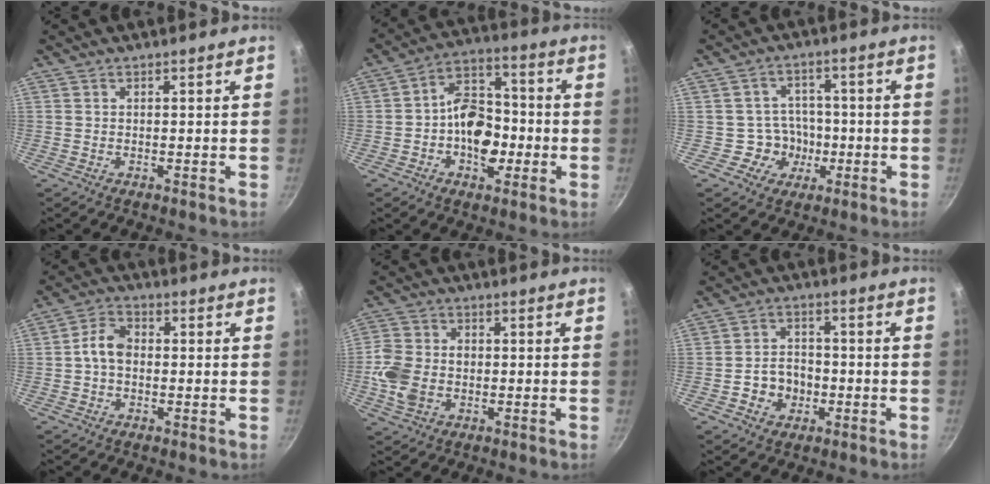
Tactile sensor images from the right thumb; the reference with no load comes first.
{"total": 12.8, "force": [-2.5, 8.6, 9.1], "torque": [-0.102, 0.038, -0.053]}
{"total": 5.4, "force": [-1.6, 5.0, 0.8], "torque": [0.028, 0.024, -0.027]}
{"total": 5.6, "force": [-0.4, 4.0, 3.9], "torque": [-0.060, 0.022, -0.017]}
{"total": 9.2, "force": [-1.6, 7.0, 5.8], "torque": [-0.113, 0.011, -0.039]}
{"total": 6.9, "force": [-2.1, 5.6, 3.6], "torque": [-0.037, 0.020, -0.038]}